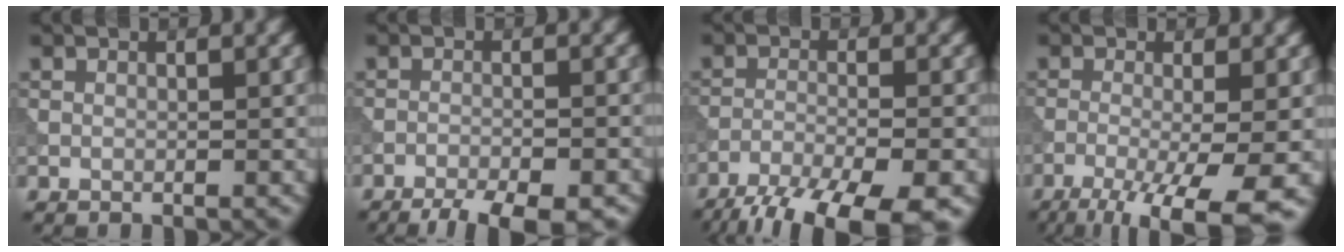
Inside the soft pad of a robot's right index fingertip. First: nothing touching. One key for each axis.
{"total": 8.0, "fx": -6.8, "fy": 1.9, "fz": 3.9, "tx": -0.056, "ty": -0.014, "tz": -0.092}
{"total": 11.0, "fx": -8.9, "fy": 2.5, "fz": 6.0, "tx": -0.111, "ty": -0.034, "tz": -0.138}
{"total": 9.0, "fx": -4.5, "fy": 2.3, "fz": 7.5, "tx": -0.117, "ty": -0.016, "tz": -0.072}